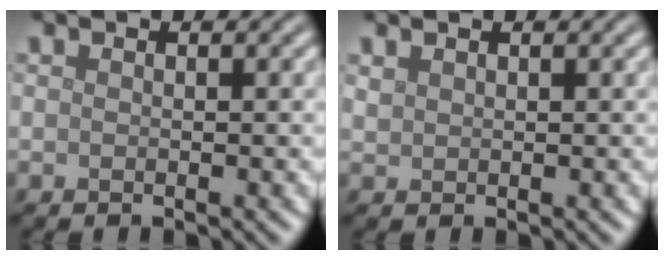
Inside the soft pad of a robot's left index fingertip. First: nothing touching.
{"total": 0.8, "force": [0.8, 0.4, 0.1], "torque": [-0.006, 0.001, 0.019]}